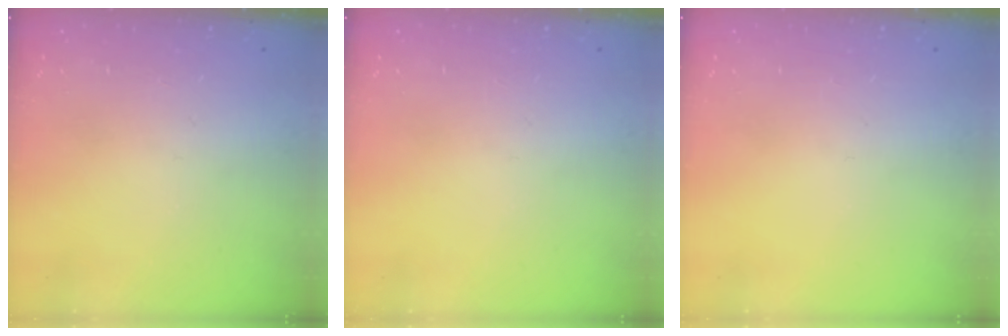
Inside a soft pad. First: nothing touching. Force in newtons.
{"total": 0.0}
{"total": 0.0}